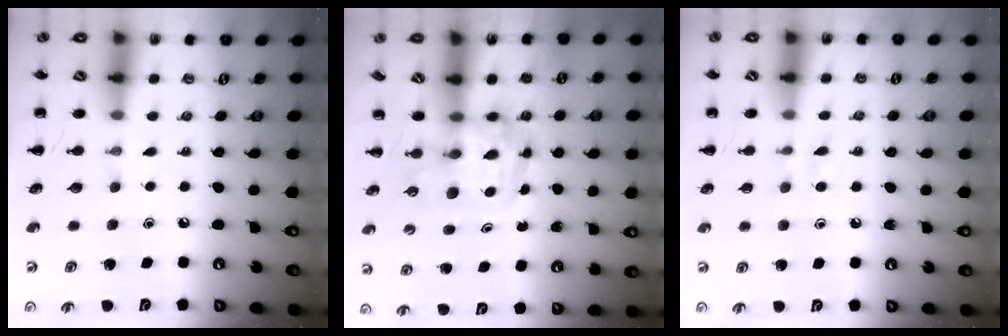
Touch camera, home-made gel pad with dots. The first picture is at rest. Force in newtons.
{"total": 3.4, "press": 3.3, "slide": 0.6}
{"total": 2.9, "press": 2.5, "slide": 1.4}